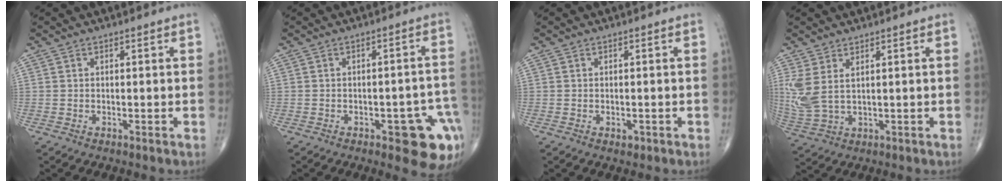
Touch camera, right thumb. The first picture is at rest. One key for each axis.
{"total": 10.9, "fx": -4.6, "fy": 4.1, "fz": 9.0, "tx": -0.072, "ty": 0.021, "tz": -0.050}
{"total": 1.1, "fx": -0.4, "fy": 0.7, "fz": 0.7, "tx": -0.008, "ty": -0.001, "tz": -0.004}
{"total": 6.9, "fx": 2.3, "fy": 3.2, "fz": 5.6, "tx": -0.148, "ty": -0.005, "tz": 0.059}